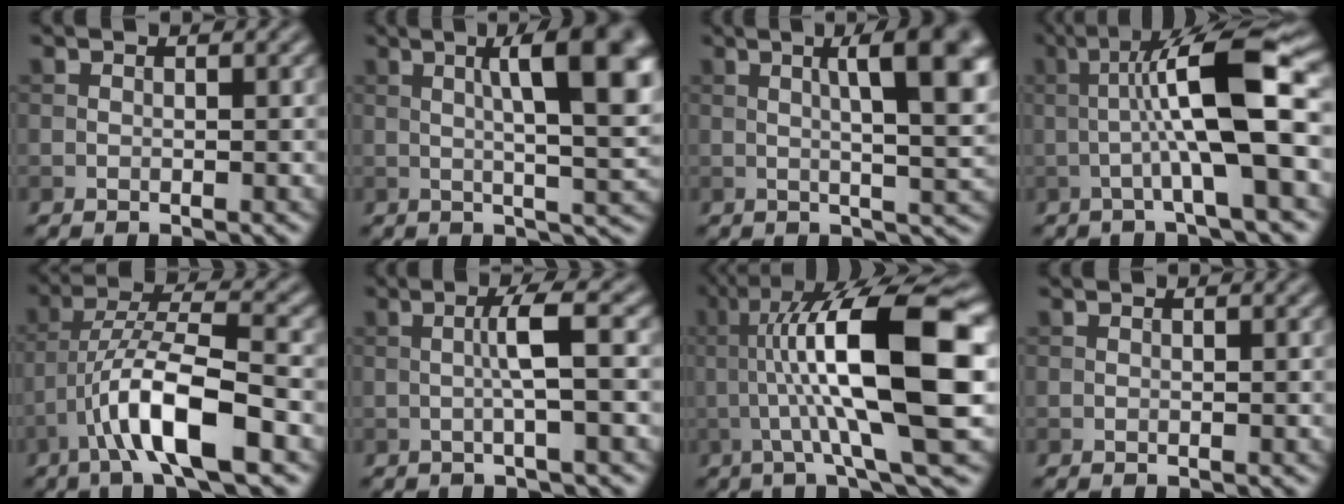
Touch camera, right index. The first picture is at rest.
{"total": 10.5, "force": [2.3, 2.7, 9.9], "torque": [-0.126, 0.011, 0.031]}
{"total": 9.3, "force": [2.1, 2.5, 8.7], "torque": [-0.099, 0.014, 0.030]}
{"total": 9.6, "force": [-0.3, 1.2, 9.5], "torque": [-0.142, 0.021, -0.011]}
{"total": 8.7, "force": [-4.1, 2.0, 7.4], "torque": [-0.130, 0.015, -0.078]}
{"total": 3.3, "force": [0.0, 0.3, 3.3], "torque": [-0.059, 0.007, -0.006]}
{"total": 13.9, "force": [0.7, 2.7, 13.6], "torque": [-0.207, 0.024, 0.014]}
{"total": 0.0}